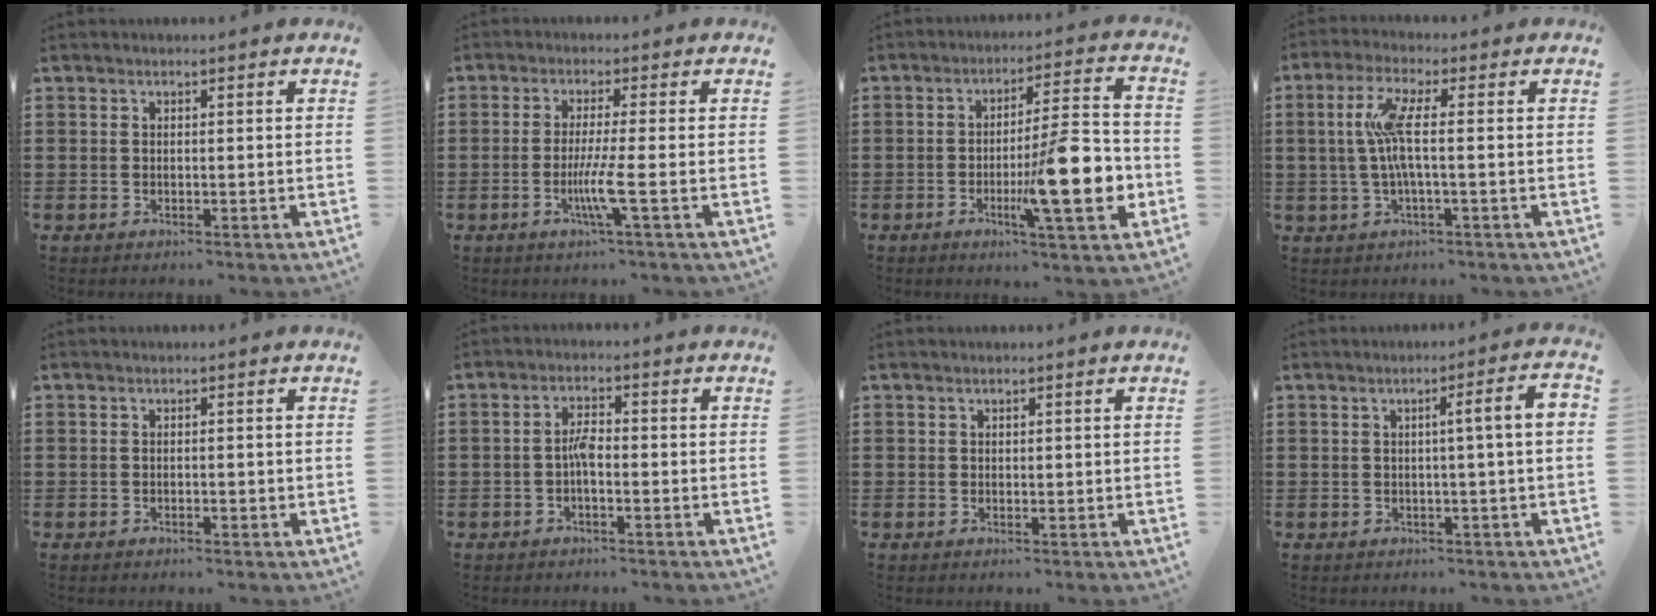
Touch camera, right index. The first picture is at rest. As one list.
[{"total": 5.3, "force": [-1.6, -0.4, 5.0], "torque": [-0.100, -0.021, -0.033]}, {"total": 14.2, "force": [-4.0, 2.8, 13.3], "torque": [-0.194, -0.003, -0.067]}, {"total": 6.6, "force": [0.0, 0.7, 6.6], "torque": [-0.151, -0.013, -0.014]}, {"total": 0.6, "force": [-0.3, 0.3, 0.5], "torque": [-0.010, -0.005, -0.005]}, {"total": 2.8, "force": [-0.7, 0.9, 2.6], "torque": [-0.056, 0.001, -0.016]}, {"total": 0.0}, {"total": 4.5, "force": [0.0, -0.6, 4.5], "torque": [-0.070, -0.009, -0.005]}]